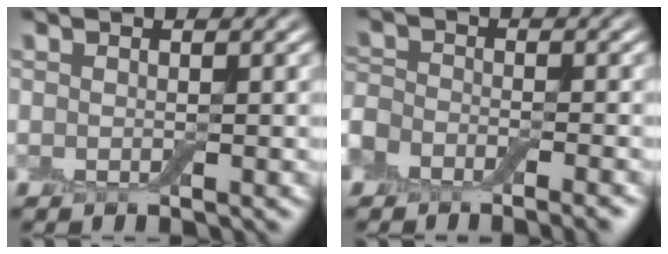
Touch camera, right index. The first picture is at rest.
{"total": 6.1, "force": [-4.5, 3.2, 2.6], "torque": [-0.028, -0.006, -0.074]}